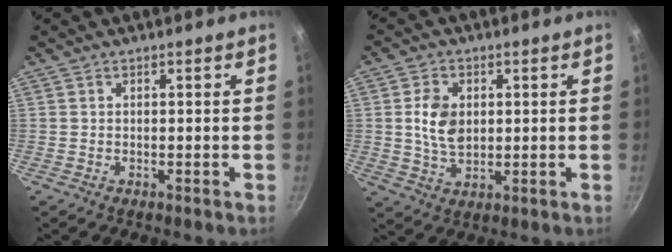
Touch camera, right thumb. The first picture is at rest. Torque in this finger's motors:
{"motor_torque": [0.06, 0.06, 0.07, -0.06, 0.01]}